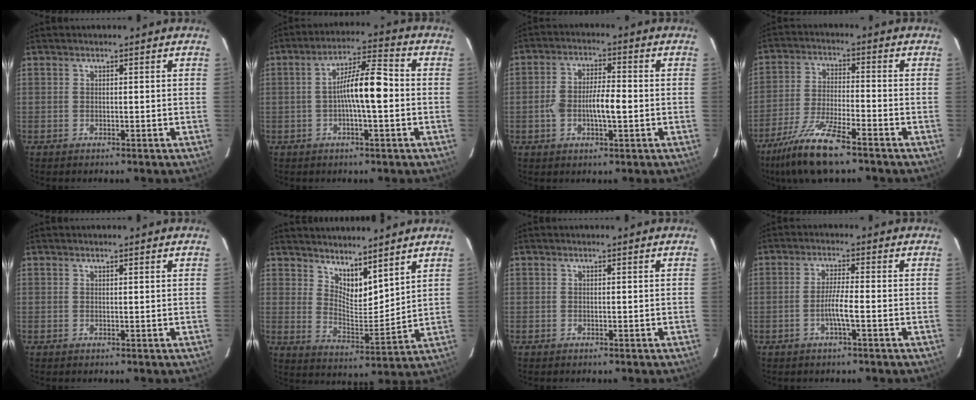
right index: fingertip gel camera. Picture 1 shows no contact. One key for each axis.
{"total": 8.8, "fx": -0.8, "fy": 1.2, "fz": 8.7, "tx": -0.153, "ty": 0.023, "tz": -0.018}
{"total": 6.7, "fx": -1.0, "fy": 2.1, "fz": 6.3, "tx": -0.124, "ty": 0.012, "tz": -0.018}
{"total": 10.6, "fx": -7.5, "fy": 1.1, "fz": 7.5, "tx": -0.150, "ty": -0.028, "tz": -0.139}
{"total": 0.7, "fx": 0.6, "fy": -0.1, "fz": 0.3, "tx": -0.011, "ty": 0.006, "tz": 0.010}
{"total": 8.5, "fx": 6.9, "fy": 2.2, "fz": 4.6, "tx": -0.084, "ty": -0.009, "tz": 0.137}
{"total": 0.0}
{"total": 3.9, "fx": -1.2, "fy": -0.1, "fz": 3.7, "tx": -0.071, "ty": -0.002, "tz": -0.025}